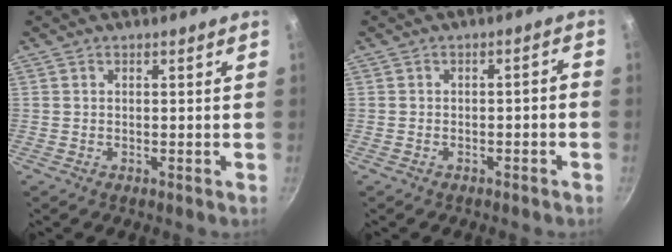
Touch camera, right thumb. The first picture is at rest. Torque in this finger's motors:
{"motor_torque": [0.00, -0.71, -0.08, -0.13, 0.04]}